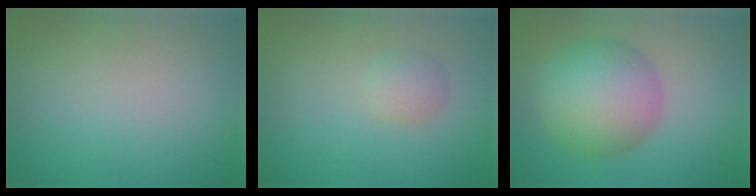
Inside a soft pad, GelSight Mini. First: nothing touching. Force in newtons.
{"total": 1.7, "press": 1.7, "slide": 0.1}
{"total": 8.2, "press": 8.2, "slide": 0.5}